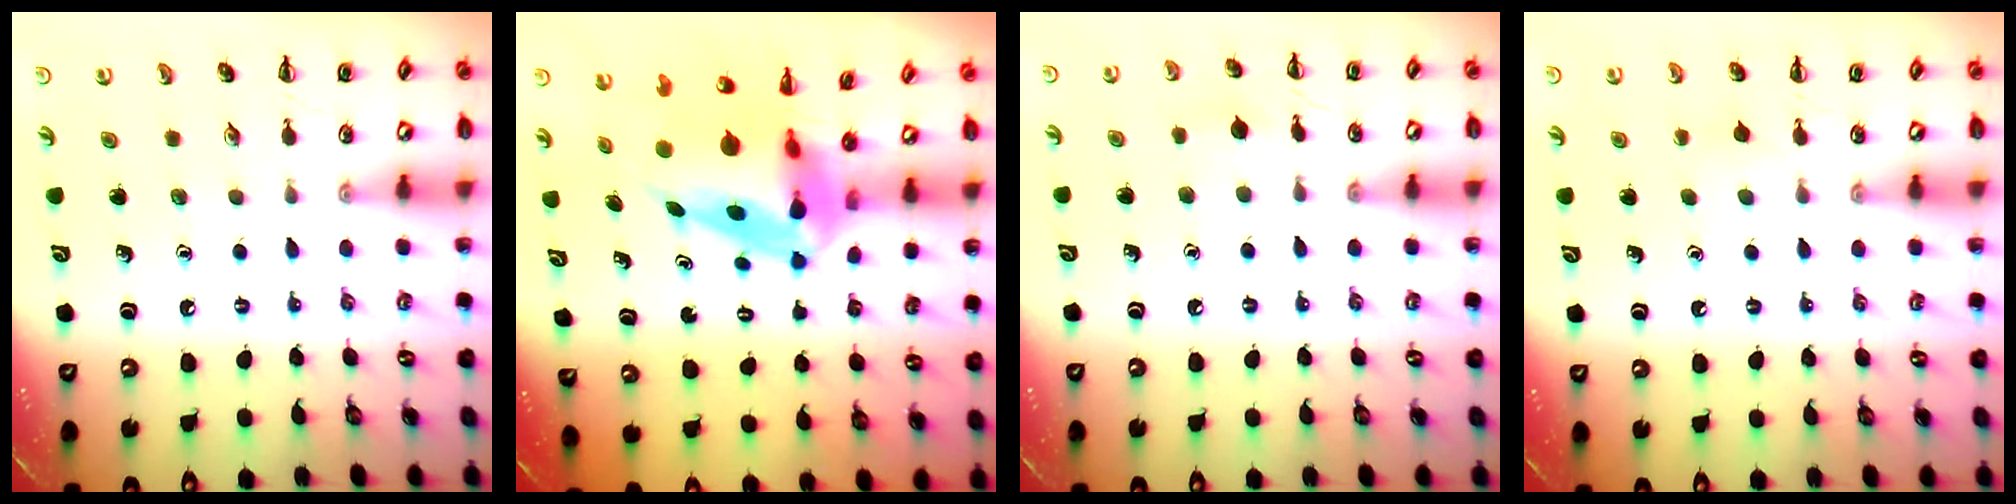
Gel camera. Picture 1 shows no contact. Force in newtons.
{"total": 8.3, "press": 7.9, "slide": 2.7}
{"total": 6.1, "press": 5.8, "slide": 2.0}
{"total": 4.2, "press": 3.9, "slide": 1.6}